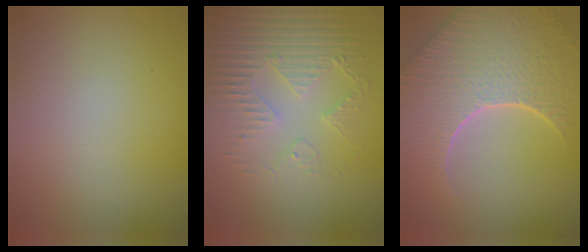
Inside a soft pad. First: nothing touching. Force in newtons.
{"total": 4.0, "press": 3.6, "slide": 1.8}
{"total": 9.0, "press": 6.4, "slide": 6.4}